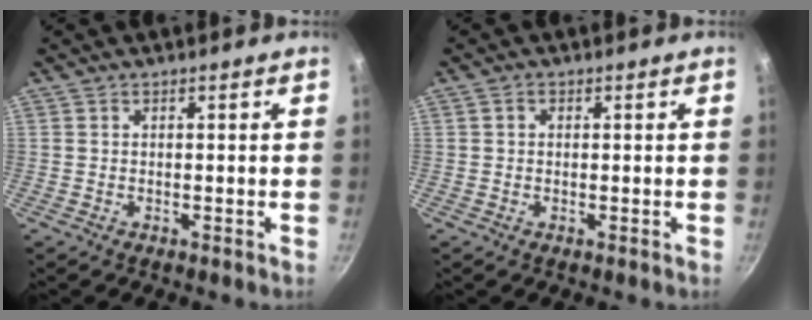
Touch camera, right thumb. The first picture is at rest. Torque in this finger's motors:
{"motor_torque": [0.08, -0.04, -0.29, 0.11, -0.02]}